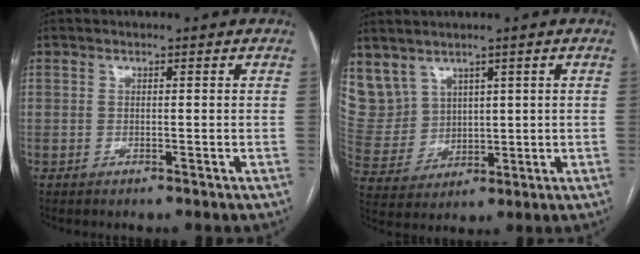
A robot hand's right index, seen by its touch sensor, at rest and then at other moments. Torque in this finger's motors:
{"motor_torque": [-0.38, 0.53, 0.03, -0.01]}